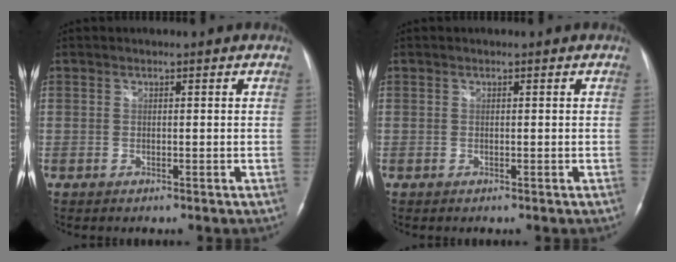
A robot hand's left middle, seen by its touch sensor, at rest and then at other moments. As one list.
[{"total": 0.0}]